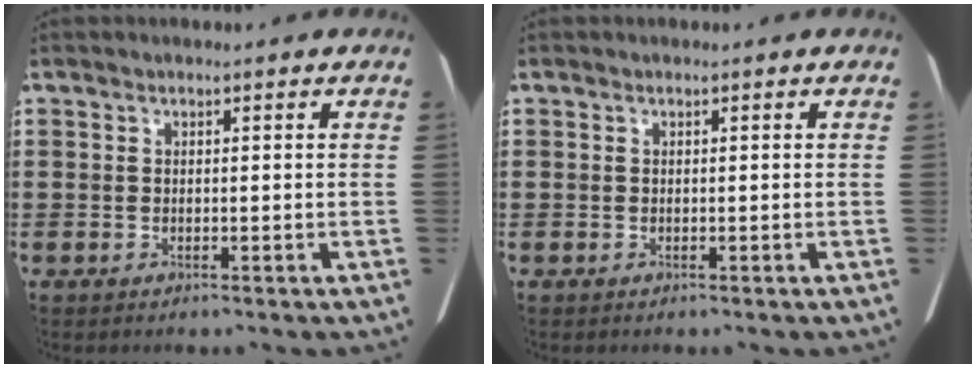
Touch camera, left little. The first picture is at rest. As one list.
[{"total": 0.0}]